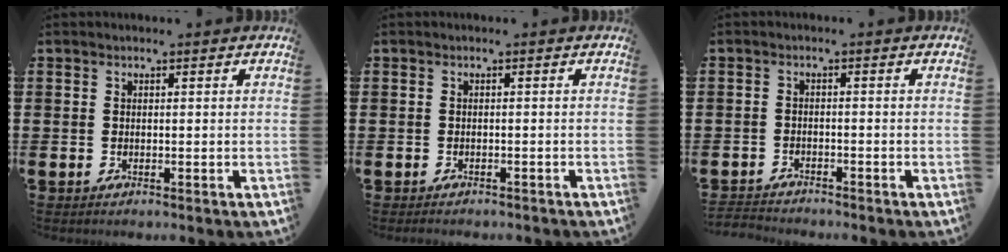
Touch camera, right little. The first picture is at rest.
{"total": 0.7, "force": [-0.7, 0.1, 0.0], "torque": [-0.003, -0.003, -0.013]}
{"total": 1.9, "force": [-1.8, 0.0, -0.2], "torque": [-0.002, 0.002, -0.041]}